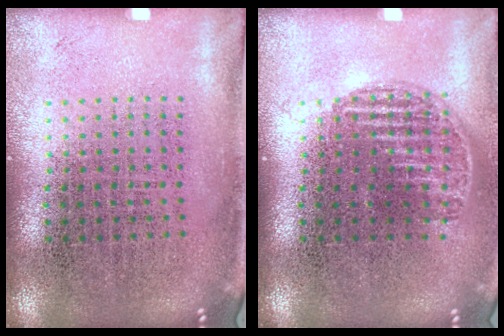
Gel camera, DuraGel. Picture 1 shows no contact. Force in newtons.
{"total": 1.0, "press": 0.9, "slide": 0.5}